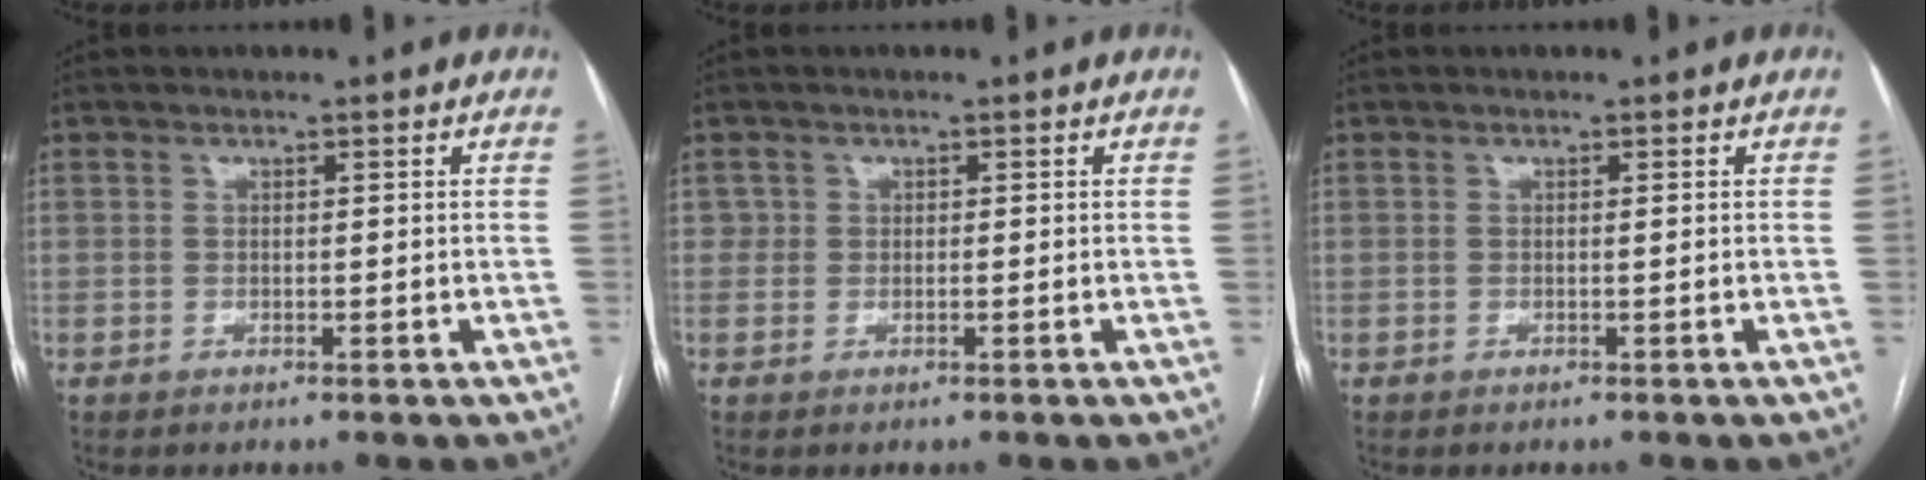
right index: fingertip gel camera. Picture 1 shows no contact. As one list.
[{"total": 0.6, "force": [0.0, 0.6, 0.1], "torque": [0.004, 0.003, -0.003]}, {"total": 0.0}]